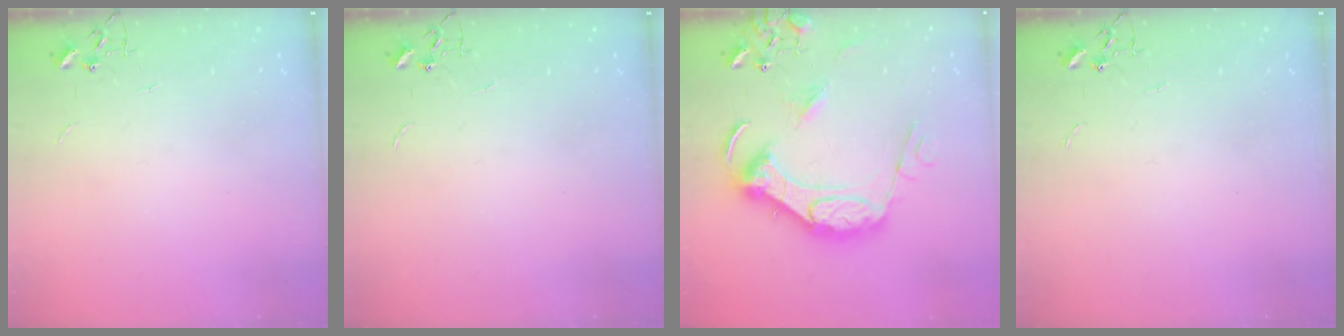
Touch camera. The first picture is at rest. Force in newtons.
{"total": 0.0}
{"total": 19.5, "press": 19.4, "slide": 2.4}
{"total": 0.0}